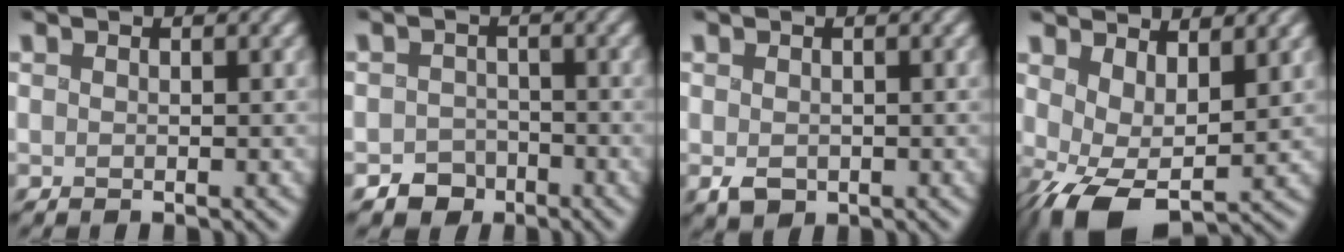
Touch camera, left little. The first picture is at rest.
{"total": 2.7, "force": [-1.9, 1.9, 0.2], "torque": [0.011, -0.002, -0.036]}
{"total": 1.3, "force": [-0.2, 1.1, 0.8], "torque": [-0.013, -0.002, -0.001]}
{"total": 6.2, "force": [-0.6, 3.3, 5.2], "torque": [-0.104, -0.014, -0.008]}